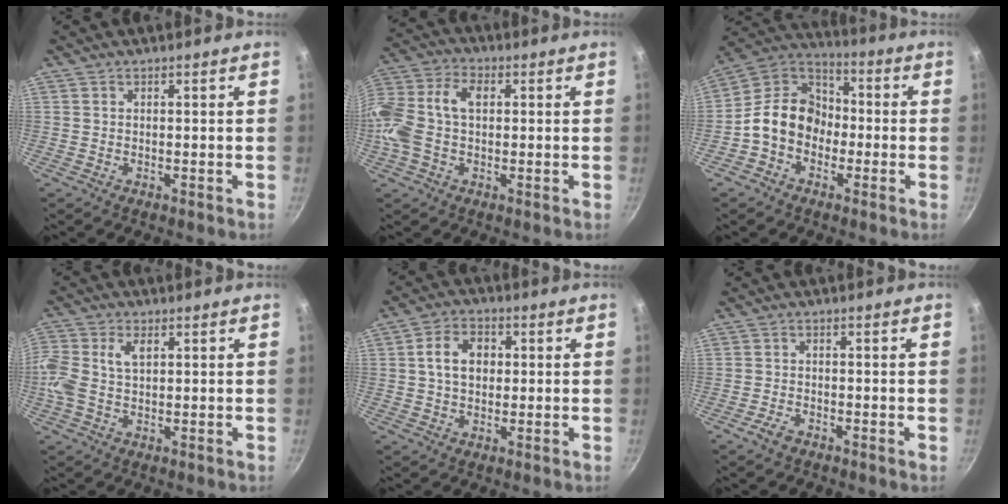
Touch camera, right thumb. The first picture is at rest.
{"total": 14.2, "force": [0.6, 9.2, 10.8], "torque": [-0.214, 0.031, -0.006]}
{"total": 13.0, "force": [-2.7, 10.4, 7.2], "torque": [-0.080, 0.050, -0.071]}
{"total": 7.6, "force": [1.1, 4.7, 5.9], "torque": [-0.129, 0.016, 0.012]}
{"total": 7.5, "force": [0.9, 5.6, 4.9], "torque": [-0.066, 0.012, 0.009]}
{"total": 2.5, "force": [-1.7, 1.0, 1.5], "torque": [-0.035, 0.014, -0.037]}